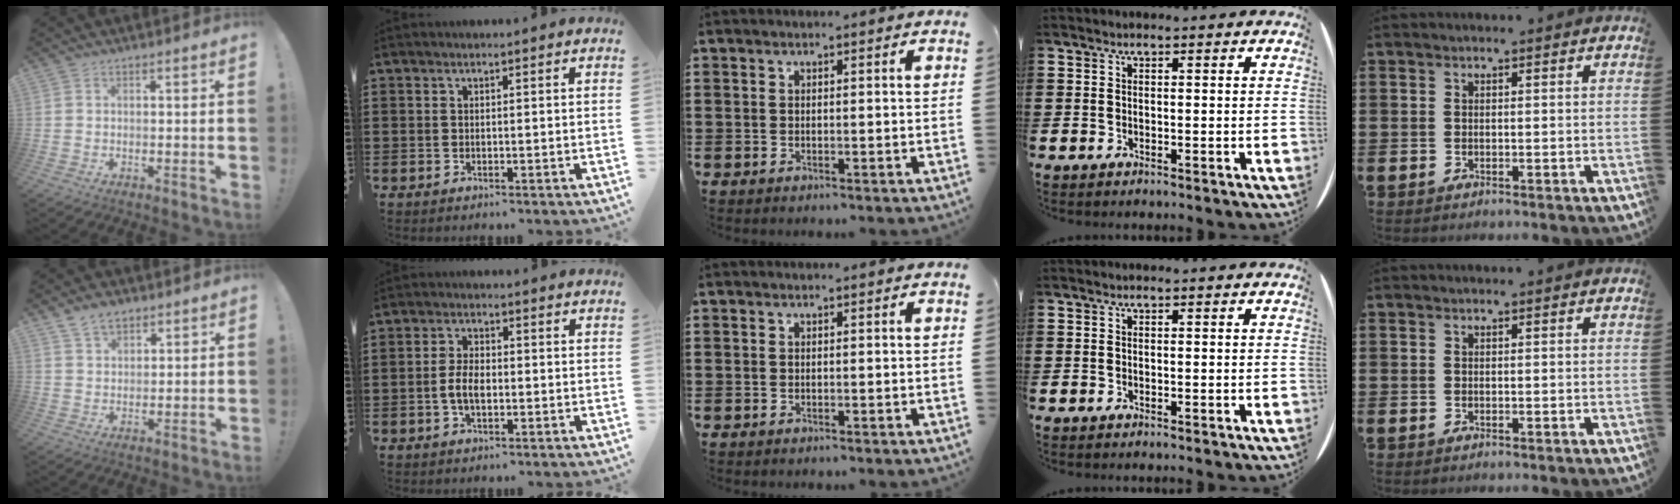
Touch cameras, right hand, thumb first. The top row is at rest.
{"thumb": {"total": 5.7, "force": [4.1, 3.4, 2.2], "torque": [-0.034, -0.016, 0.076]}, "index": {"total": 4.3, "force": [-0.9, 2.1, 3.6], "torque": [-0.086, -0.001, -0.022]}}